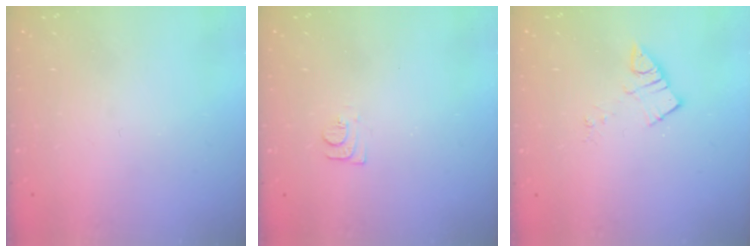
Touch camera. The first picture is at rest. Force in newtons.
{"total": 6.2, "press": 6.1, "slide": 0.6}
{"total": 5.0, "press": 5.0, "slide": 0.4}